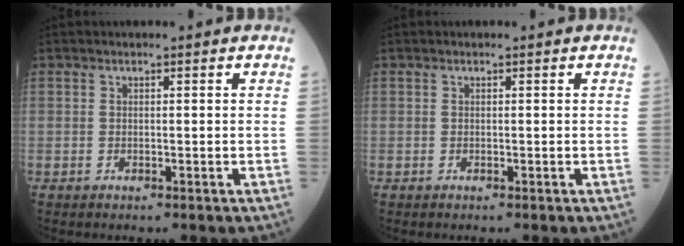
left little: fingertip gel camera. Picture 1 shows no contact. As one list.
[{"total": 0.0}]